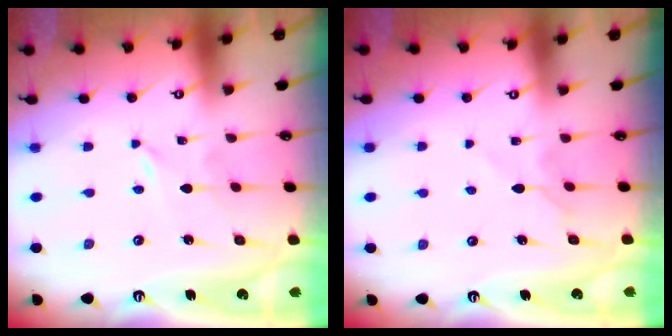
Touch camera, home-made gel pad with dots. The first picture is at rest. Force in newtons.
{"total": 3.9, "press": 3.8, "slide": 0.6}